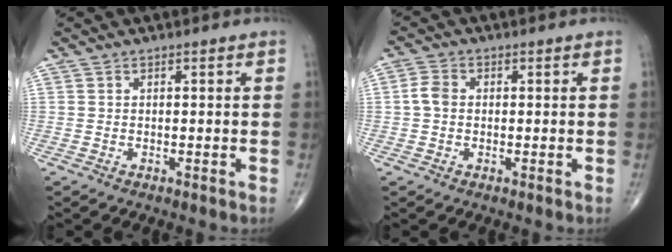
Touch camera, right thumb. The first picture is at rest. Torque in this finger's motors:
{"motor_torque": [-0.15, 0.19, 0.47, -0.23, 0.03]}